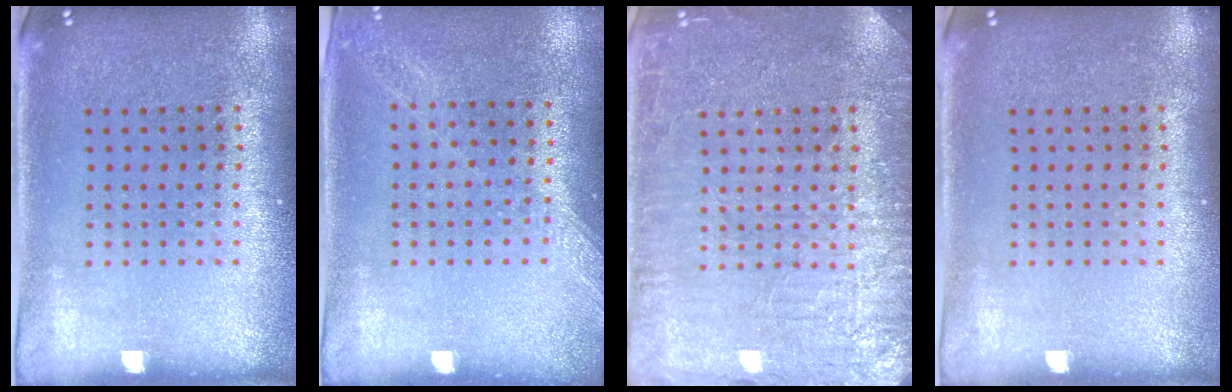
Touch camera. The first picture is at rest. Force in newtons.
{"total": 1.1, "press": 1.1, "slide": 0.2}
{"total": 5.7, "press": 5.7, "slide": 0.8}
{"total": 0.0}